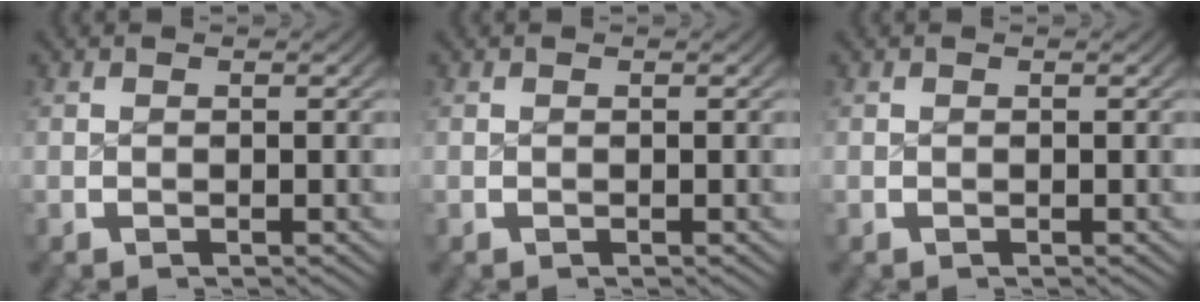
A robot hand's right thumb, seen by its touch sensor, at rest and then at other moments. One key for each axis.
{"total": 0.0}
{"total": 0.0}